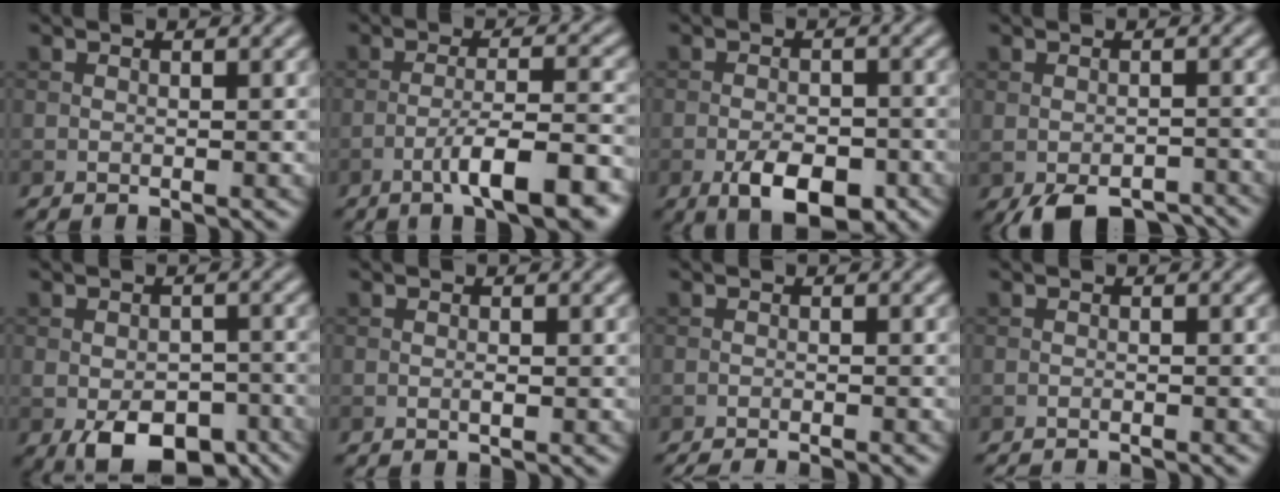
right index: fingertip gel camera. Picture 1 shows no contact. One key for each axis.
{"total": 8.1, "fx": -4.3, "fy": 1.5, "fz": 6.7, "tx": -0.099, "ty": 0.008, "tz": -0.068}
{"total": 5.5, "fx": -2.8, "fy": 2.6, "fz": 4.0, "tx": -0.064, "ty": -0.005, "tz": -0.048}
{"total": 5.5, "fx": -4.2, "fy": 1.9, "fz": 3.1, "tx": -0.044, "ty": -0.011, "tz": -0.062}
{"total": 7.7, "fx": -3.9, "fy": 4.1, "fz": 5.1, "tx": -0.081, "ty": -0.016, "tz": -0.055}
{"total": 0.5, "fx": -0.2, "fy": 0.1, "fz": 0.5, "tx": -0.011, "ty": -0.001, "tz": -0.003}
{"total": 2.5, "fx": -2.1, "fy": 0.3, "fz": 1.3, "tx": -0.018, "ty": 0.000, "tz": -0.037}
{"total": 2.0, "fx": -1.9, "fy": 0.2, "fz": 0.6, "tx": -0.005, "ty": -0.004, "tz": -0.031}